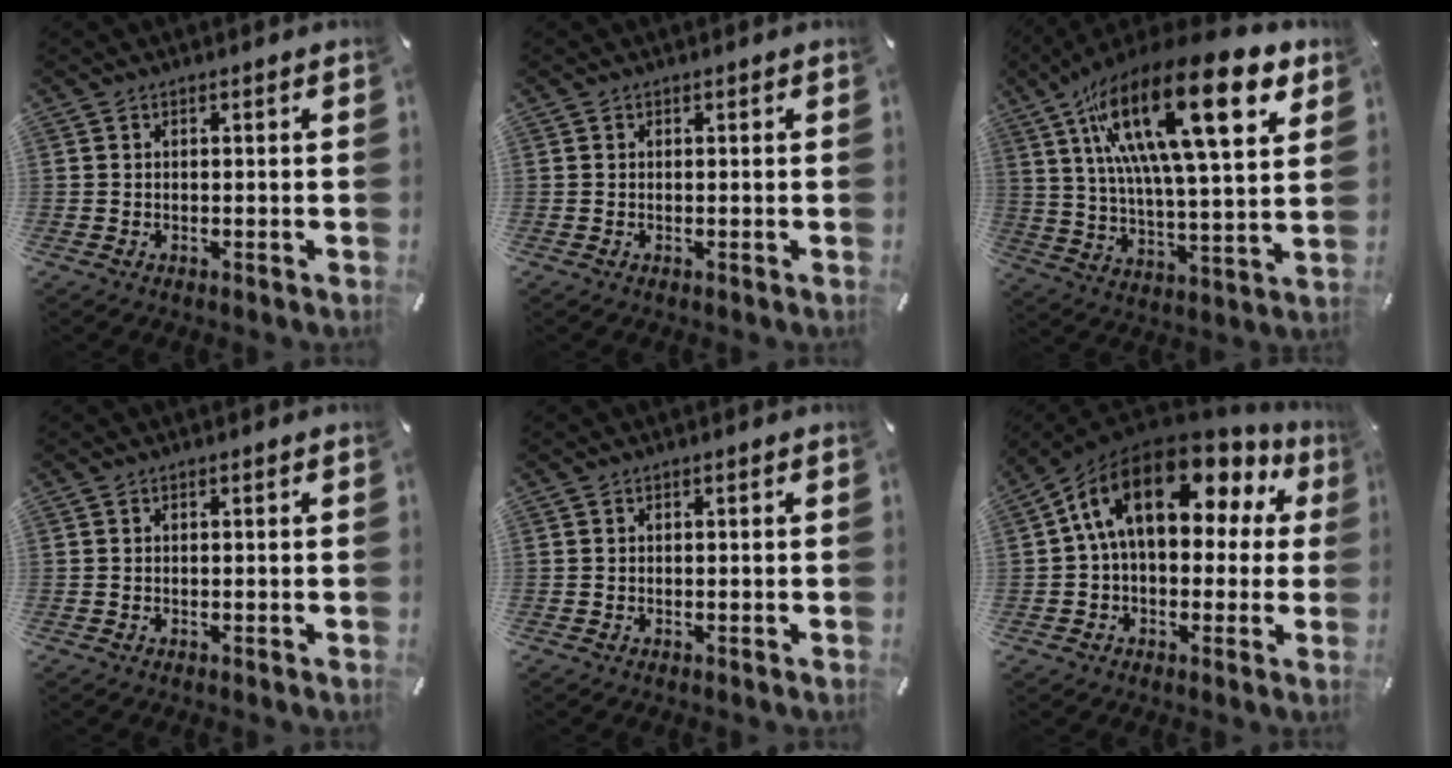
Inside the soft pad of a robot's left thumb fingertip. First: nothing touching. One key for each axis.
{"total": 0.0}
{"total": 26.6, "fx": 13.3, "fy": 8.5, "fz": 21.3, "tx": -0.402, "ty": -0.065, "tz": 0.208}
{"total": 0.0}
{"total": 0.0}
{"total": 17.9, "fx": 6.6, "fy": 10.1, "fz": 13.2, "tx": -0.236, "ty": -0.024, "tz": 0.110}